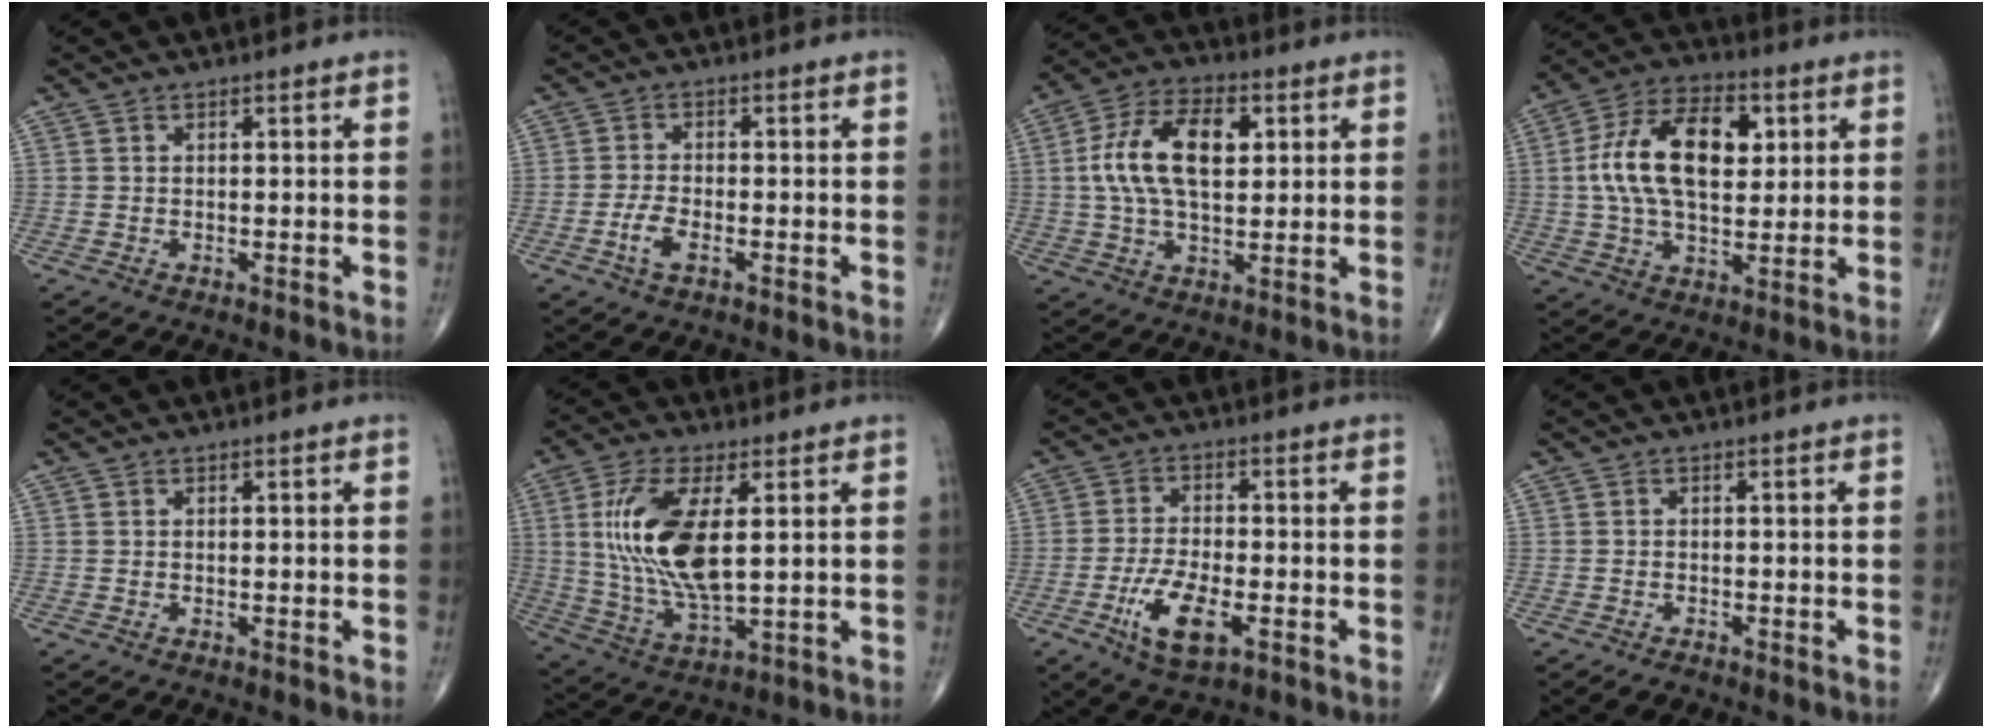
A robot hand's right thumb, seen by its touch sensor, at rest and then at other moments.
{"total": 3.7, "force": [-1.6, 1.5, 3.0], "torque": [-0.066, 0.009, -0.031]}
{"total": 14.0, "force": [2.6, 7.5, 11.6], "torque": [-0.210, 0.011, 0.044]}
{"total": 17.3, "force": [3.2, 9.7, 13.9], "torque": [-0.236, 0.011, 0.052]}
{"total": 0.0}
{"total": 16.9, "force": [2.8, 6.9, 15.2], "torque": [-0.313, -0.018, 0.062]}
{"total": 8.3, "force": [-3.2, 3.3, 6.9], "torque": [-0.138, 0.003, -0.055]}
{"total": 1.3, "force": [-1.0, 0.6, 0.7], "torque": [-0.014, 0.004, -0.013]}